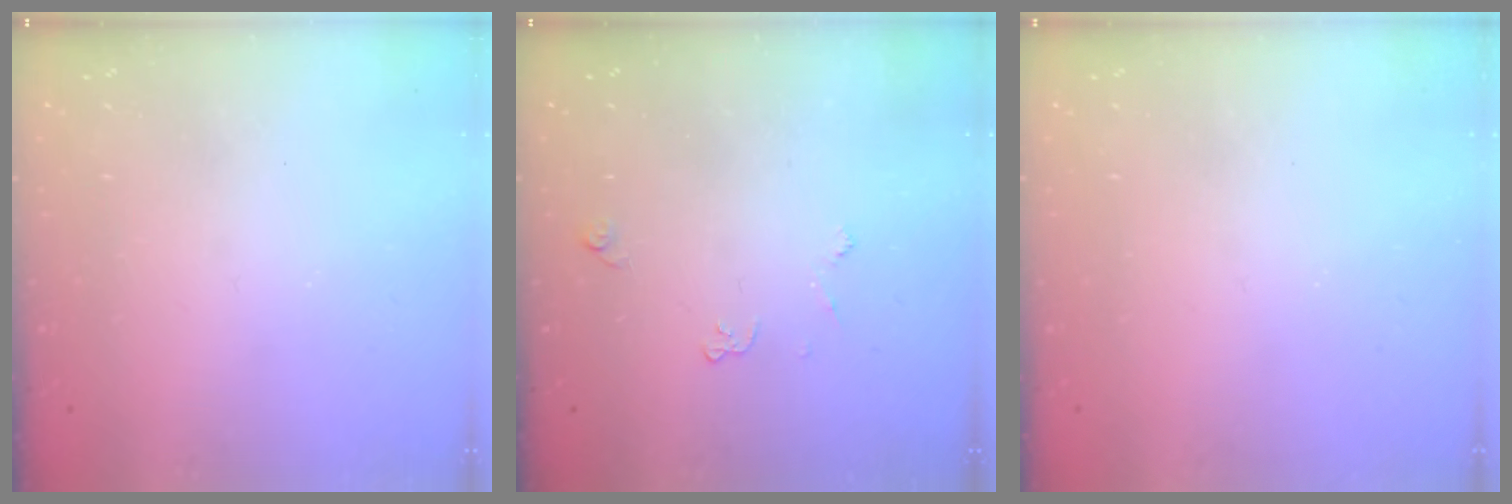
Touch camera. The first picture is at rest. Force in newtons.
{"total": 4.0, "press": 3.9, "slide": 0.6}
{"total": 0.0}